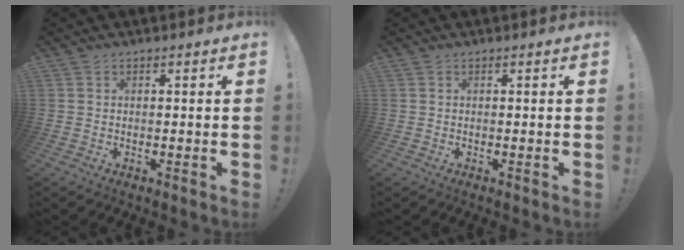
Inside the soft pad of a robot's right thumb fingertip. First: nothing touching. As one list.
[{"total": 0.0}]